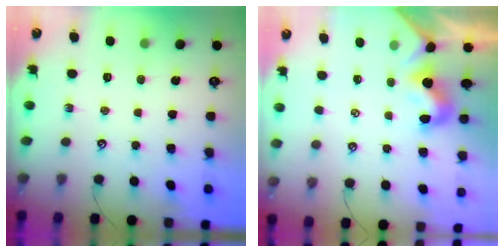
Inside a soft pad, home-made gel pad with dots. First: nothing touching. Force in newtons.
{"total": 0.0}